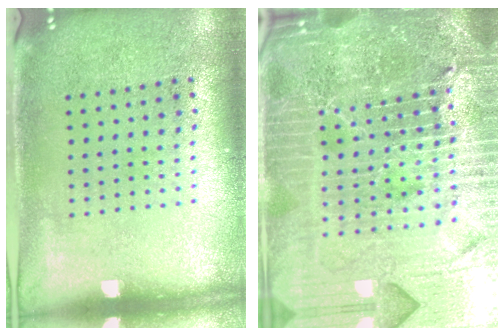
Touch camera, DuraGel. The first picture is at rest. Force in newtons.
{"total": 7.1, "press": 6.2, "slide": 3.6}